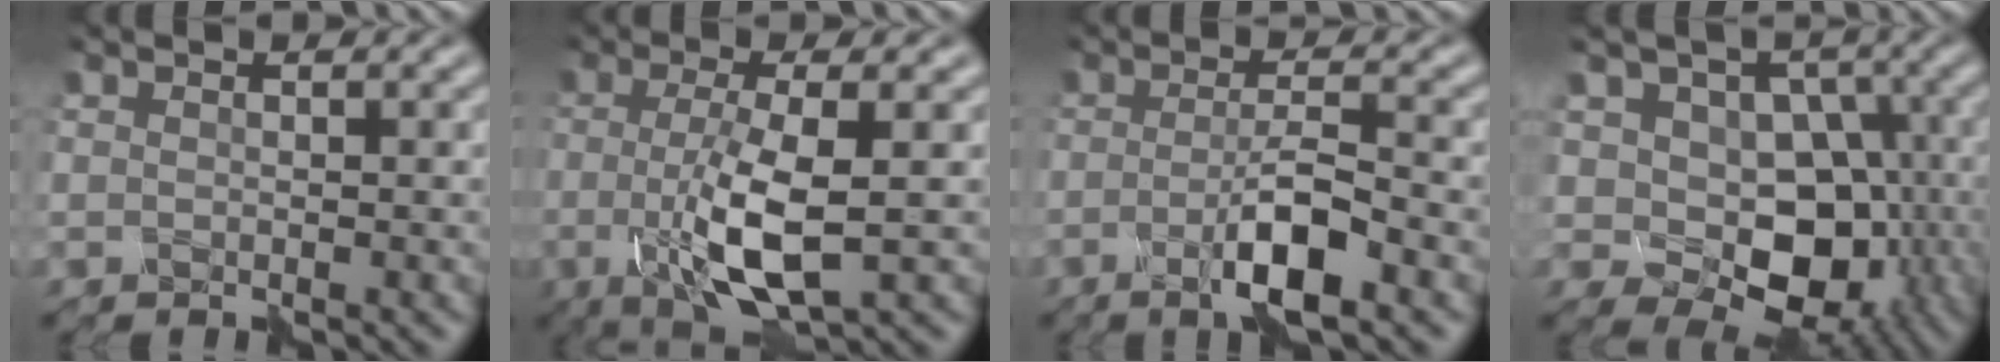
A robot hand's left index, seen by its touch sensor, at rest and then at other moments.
{"total": 6.2, "force": [-1.2, 1.6, 5.9], "torque": [-0.111, -0.009, -0.023]}
{"total": 4.5, "force": [-2.0, 0.7, 4.0], "torque": [-0.066, 0.000, -0.040]}
{"total": 6.9, "force": [-1.9, 5.3, 4.0], "torque": [-0.047, -0.005, -0.039]}